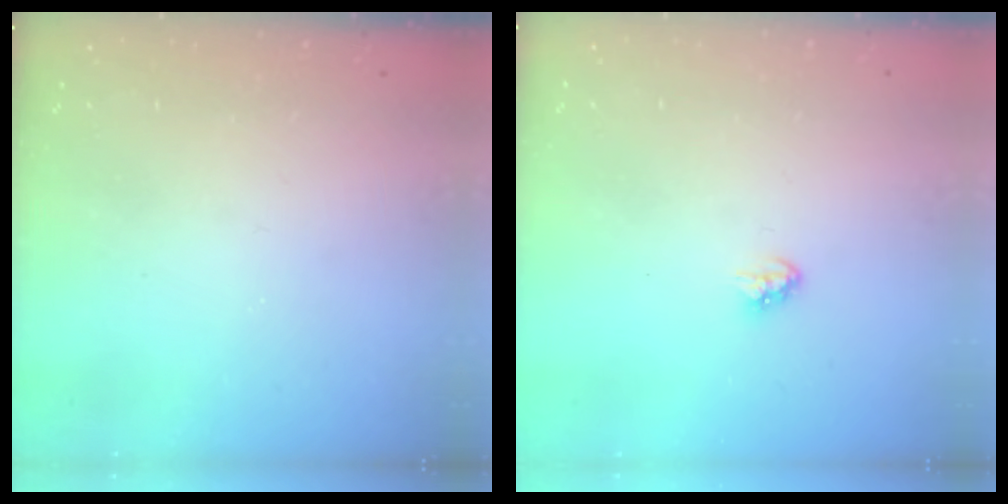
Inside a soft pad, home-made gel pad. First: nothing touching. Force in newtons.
{"total": 2.9, "press": 2.9, "slide": 0.2}